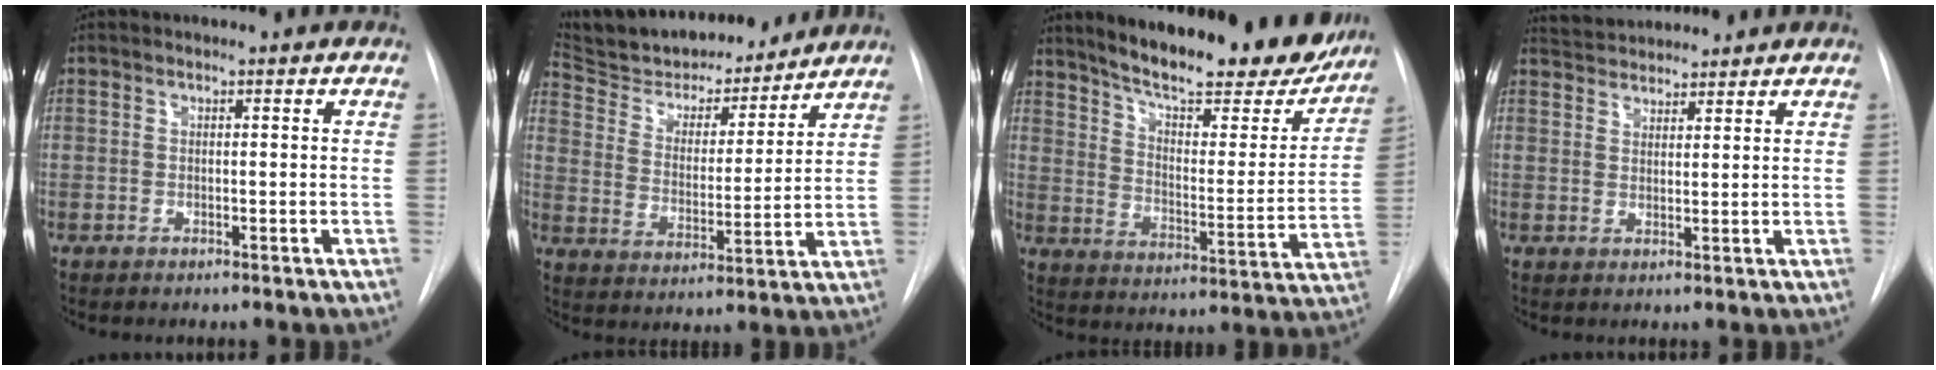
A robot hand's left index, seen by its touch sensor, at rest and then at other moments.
{"total": 18.0, "force": [16.5, 4.8, 5.5], "torque": [-0.095, -0.001, 0.260]}
{"total": 24.9, "force": [20.9, 5.7, 12.2], "torque": [-0.179, -0.039, 0.275]}
{"total": 5.3, "force": [5.2, 0.8, 0.6], "torque": [-0.017, 0.028, 0.089]}